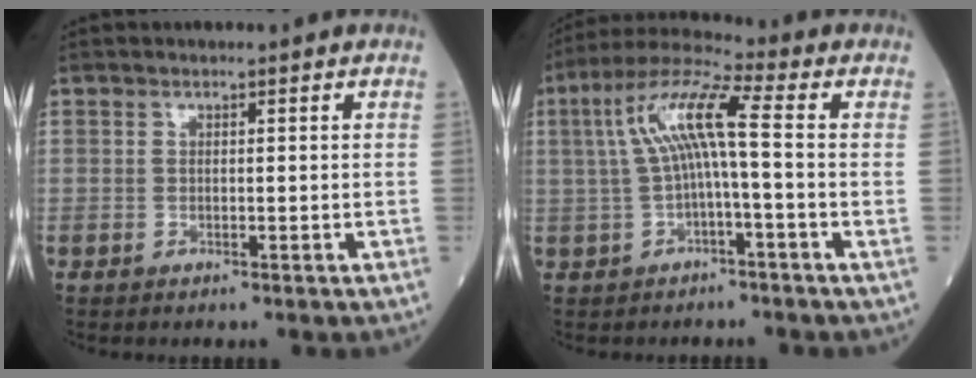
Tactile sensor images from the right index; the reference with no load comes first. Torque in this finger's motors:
{"motor_torque": [0.43, 0.11, 0.33, 0.20]}